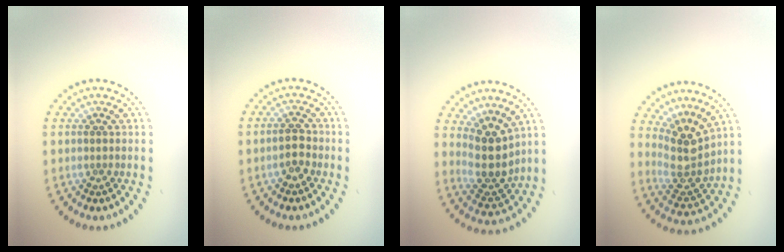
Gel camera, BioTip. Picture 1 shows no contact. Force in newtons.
{"total": 1.9, "press": 1.8, "slide": 0.5}
{"total": 3.9, "press": 3.2, "slide": 2.4}
{"total": 4.0, "press": 2.9, "slide": 2.7}